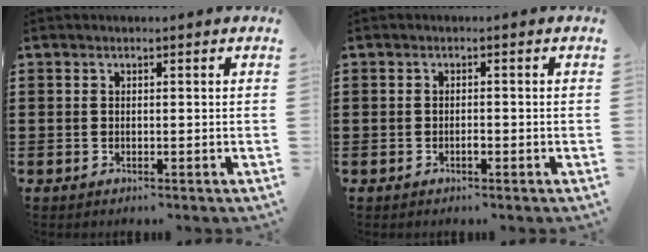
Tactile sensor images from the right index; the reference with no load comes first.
{"total": 1.0, "force": [-0.5, 0.3, 0.8], "torque": [-0.017, -0.005, -0.008]}